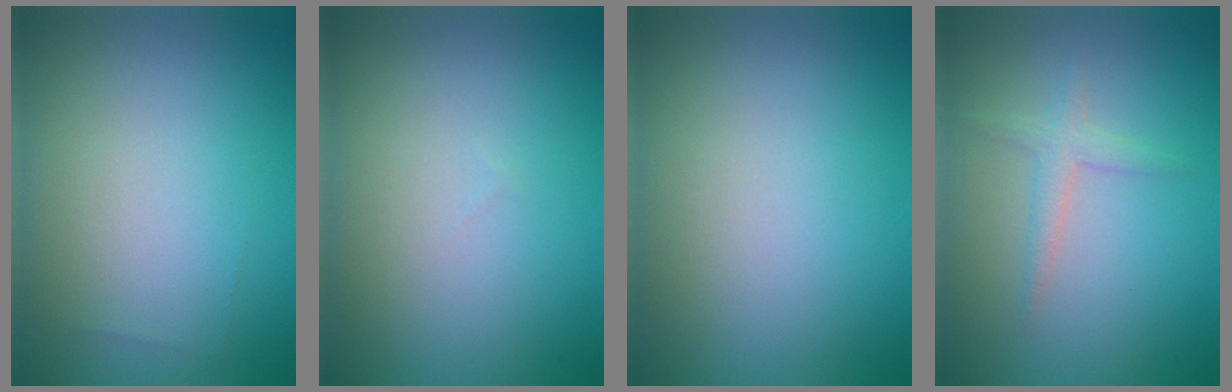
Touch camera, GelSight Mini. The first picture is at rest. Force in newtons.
{"total": 0.0}
{"total": 0.0}
{"total": 1.7, "press": 1.7, "slide": 0.1}